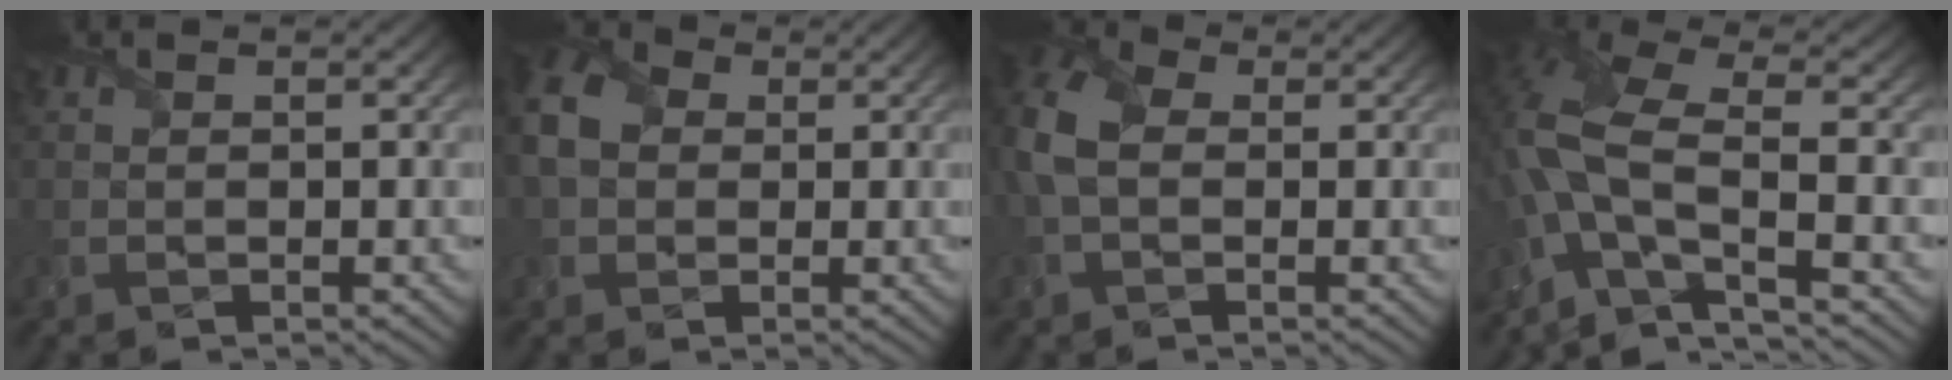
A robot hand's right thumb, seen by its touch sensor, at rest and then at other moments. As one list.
[{"total": 7.0, "force": [0.6, 5.6, 4.2], "torque": [-0.124, 0.011, -0.003]}, {"total": 6.9, "force": [0.4, 4.7, 5.0], "torque": [-0.140, 0.007, -0.005]}, {"total": 10.7, "force": [-3.4, 4.0, 9.3], "torque": [-0.214, -0.001, -0.078]}]